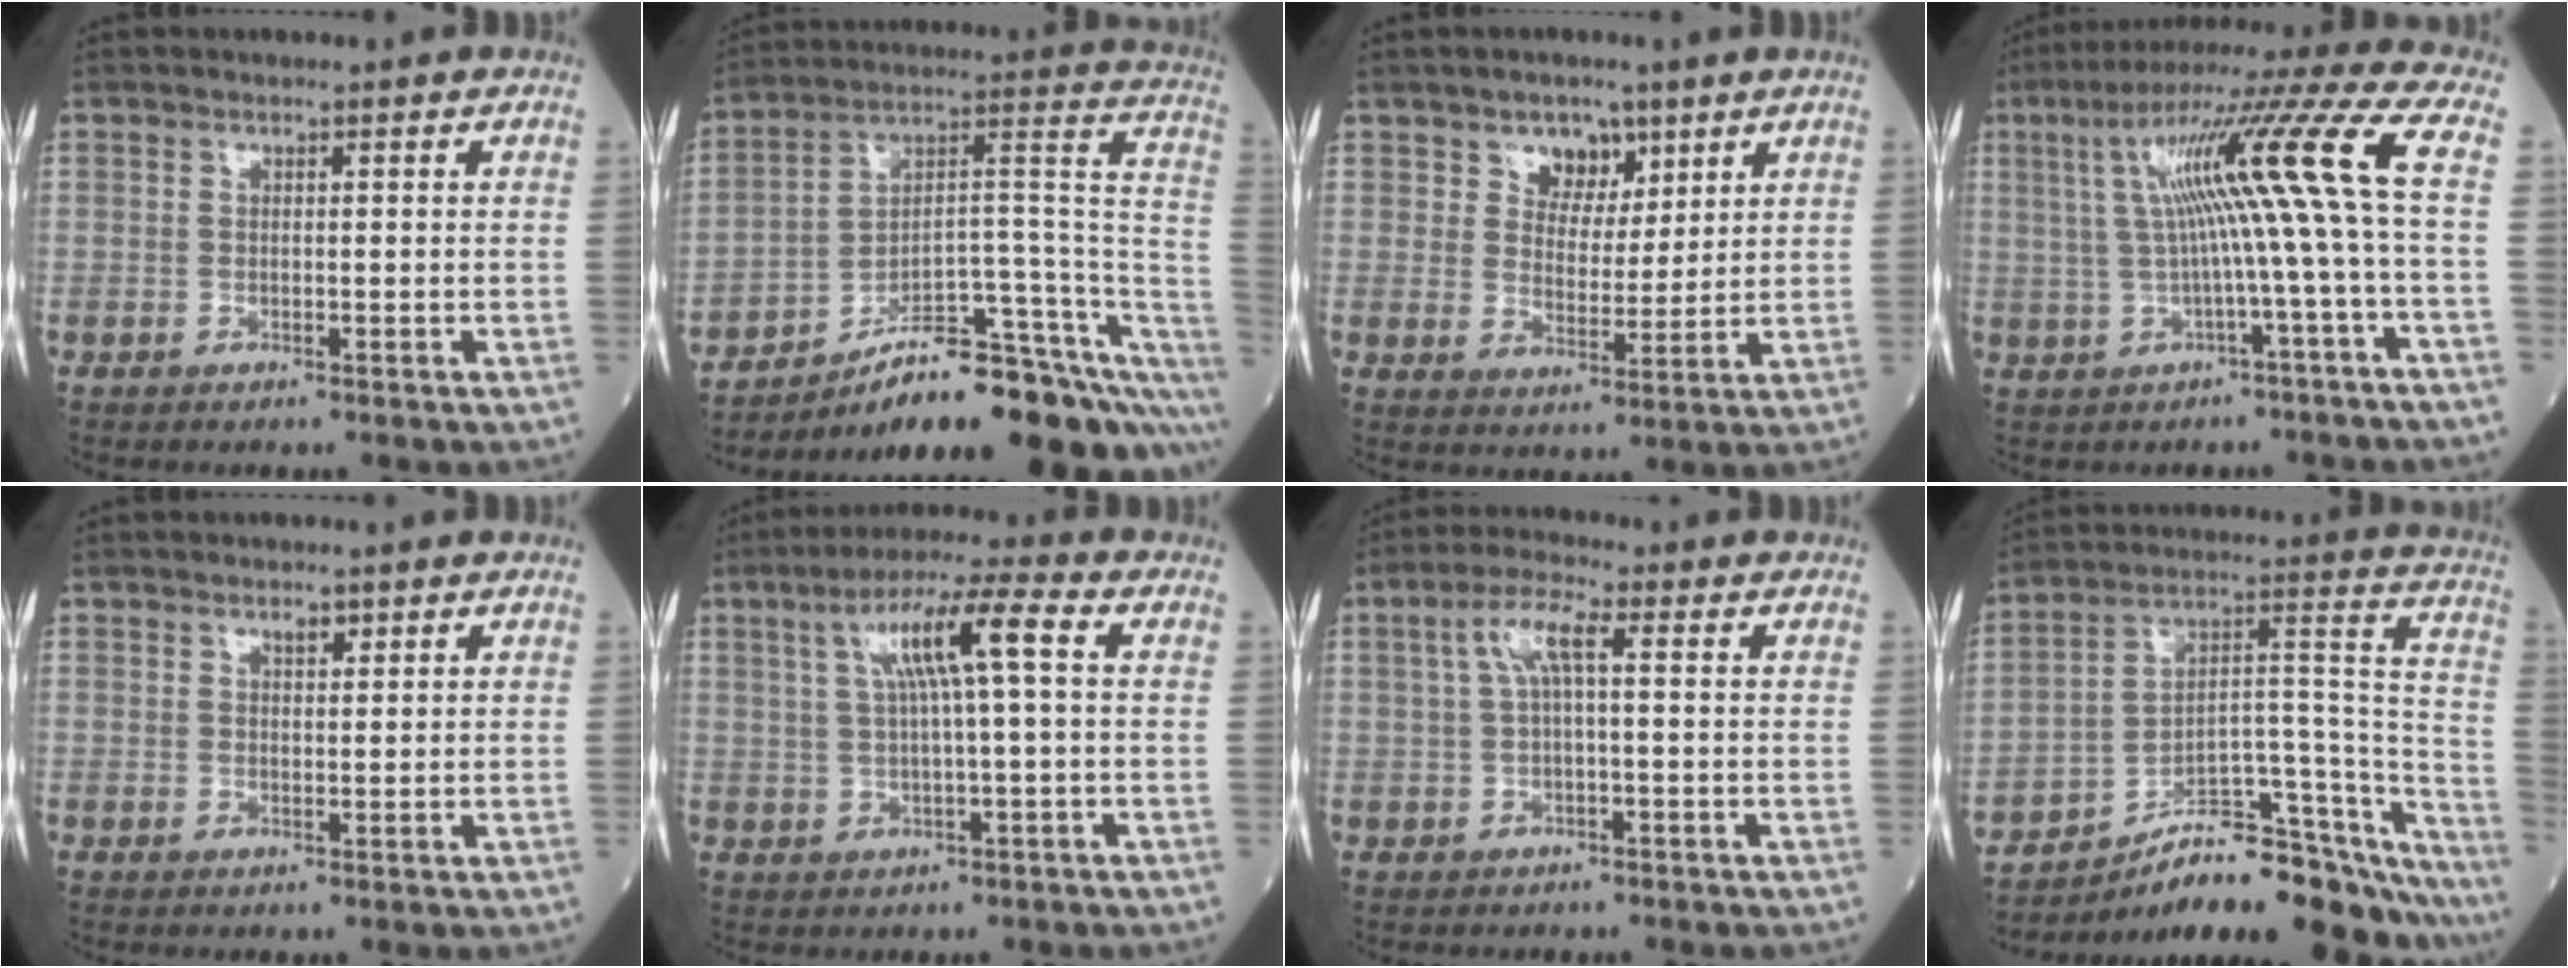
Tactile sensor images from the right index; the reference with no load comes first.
{"total": 23.7, "force": [-17.0, 4.3, 15.9], "torque": [-0.140, 0.048, -0.251]}
{"total": 5.5, "force": [3.4, 3.7, 2.2], "torque": [-0.028, 0.001, 0.059]}
{"total": 13.6, "force": [1.2, -1.9, 13.5], "torque": [-0.219, 0.039, 0.022]}
{"total": 1.6, "force": [1.1, 0.6, 1.0], "torque": [-0.014, -0.002, 0.017]}
{"total": 9.1, "force": [2.3, 0.4, 8.8], "torque": [-0.159, 0.022, 0.039]}
{"total": 5.0, "force": [1.1, 0.9, 4.8], "torque": [-0.099, 0.021, 0.023]}
{"total": 26.9, "force": [-22.5, 6.2, 13.4], "torque": [-0.139, 0.039, -0.327]}